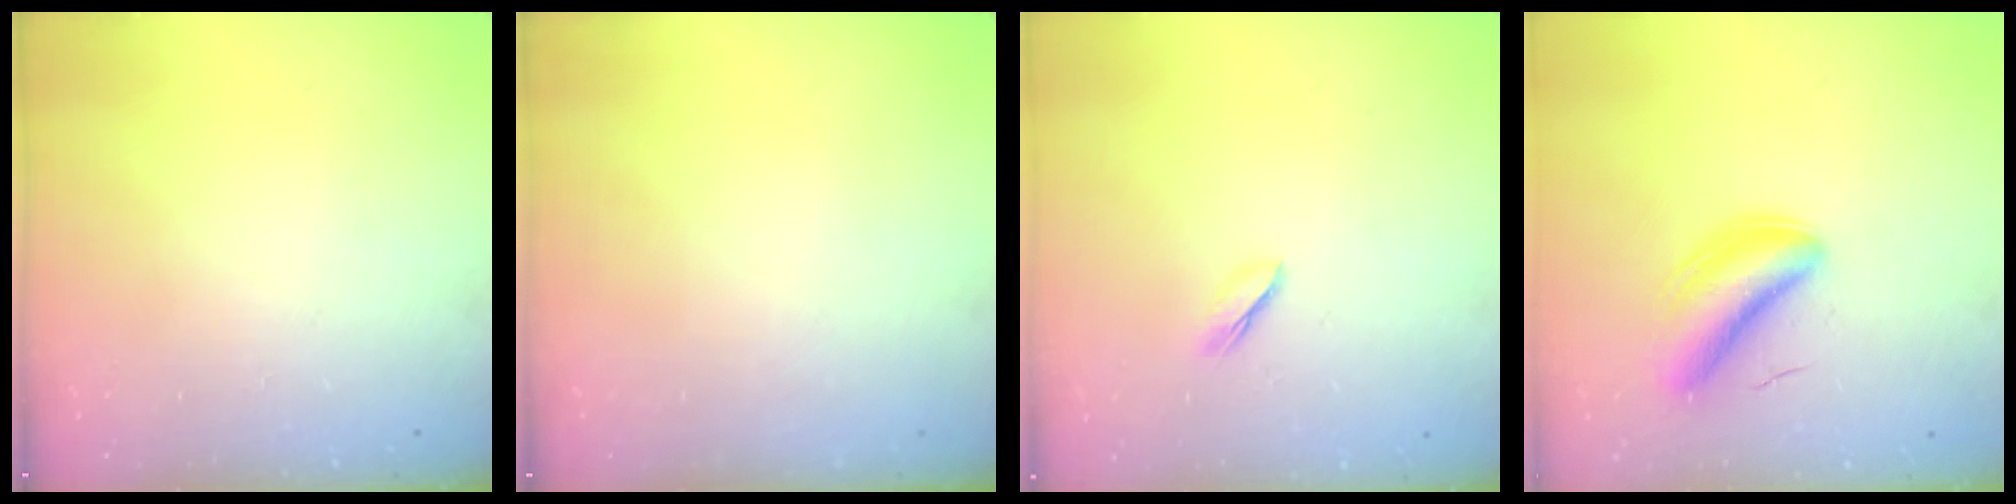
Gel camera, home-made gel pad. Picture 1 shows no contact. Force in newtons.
{"total": 0.0}
{"total": 2.5, "press": 2.5, "slide": 0.4}
{"total": 5.9, "press": 5.7, "slide": 1.7}